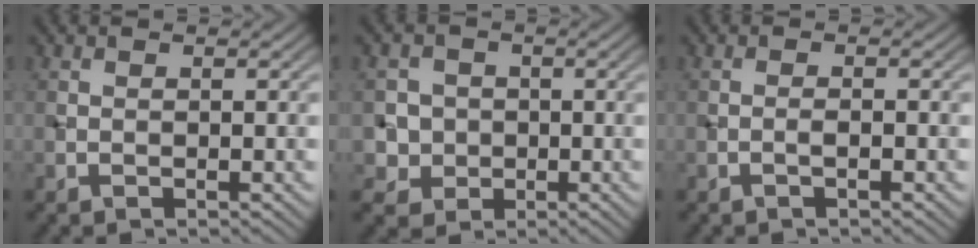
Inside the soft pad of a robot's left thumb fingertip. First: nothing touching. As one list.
[{"total": 4.7, "force": [-0.2, 4.7, 0.9], "torque": [-0.027, 0.003, -0.017]}, {"total": 0.8, "force": [-0.4, 0.0, 0.7], "torque": [-0.011, 0.004, -0.009]}]